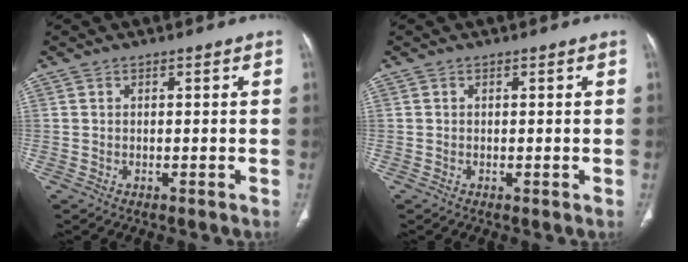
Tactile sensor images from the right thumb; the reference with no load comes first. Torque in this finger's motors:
{"motor_torque": [2.62, 2.39, 0.15, -0.02, -0.02]}